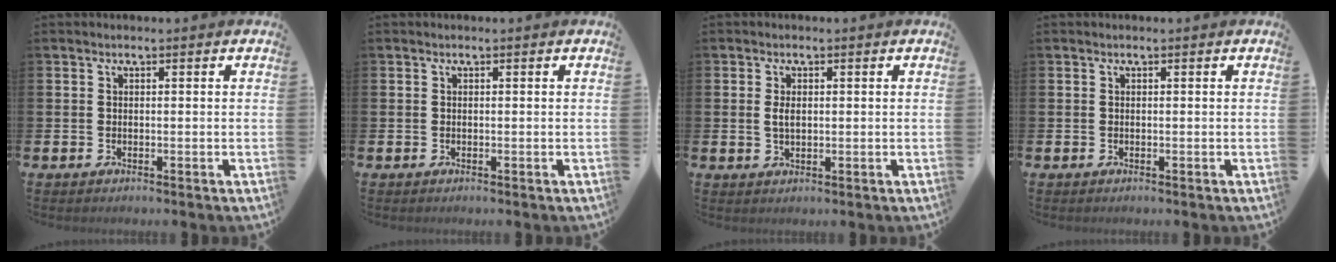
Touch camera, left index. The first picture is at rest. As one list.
[{"total": 0.0}, {"total": 1.9, "force": [0.4, 1.0, 1.5], "torque": [-0.021, 0.002, 0.004]}, {"total": 0.0}]